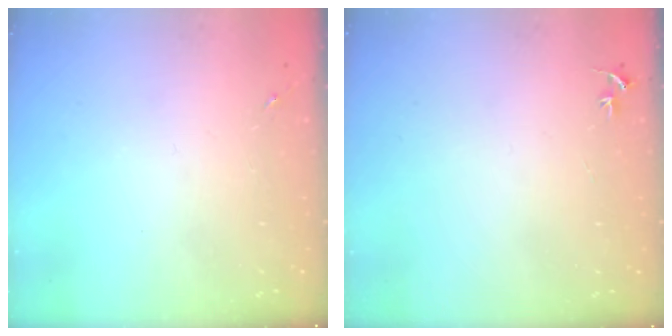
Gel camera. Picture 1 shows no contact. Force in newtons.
{"total": 3.0, "press": 3.0, "slide": 0.3}